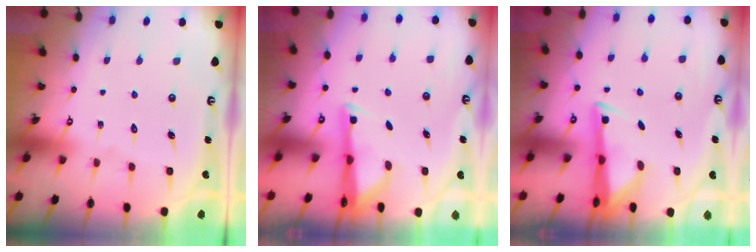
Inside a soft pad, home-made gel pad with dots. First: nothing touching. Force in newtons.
{"total": 2.8, "press": 2.7, "slide": 0.4}
{"total": 3.4, "press": 3.3, "slide": 0.9}